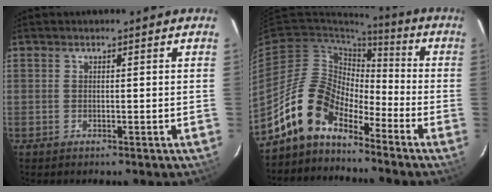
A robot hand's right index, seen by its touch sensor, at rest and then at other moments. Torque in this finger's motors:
{"motor_torque": [0.61, -0.53, 0.81, 0.15]}